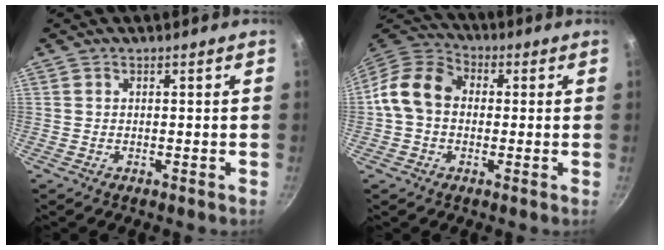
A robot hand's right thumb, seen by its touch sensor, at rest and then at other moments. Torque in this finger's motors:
{"motor_torque": [-0.28, 0.53, 0.13, -0.13, 0.09]}